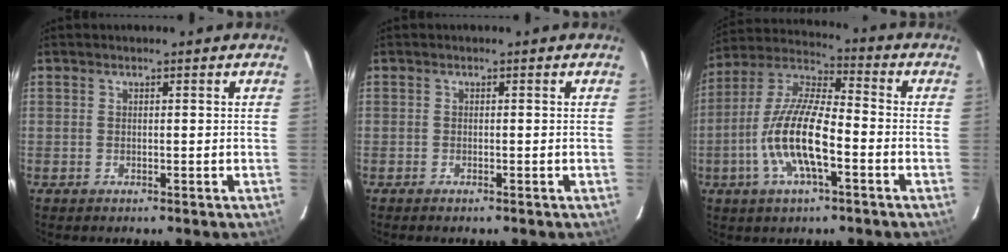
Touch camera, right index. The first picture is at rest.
{"total": 0.6, "force": [-0.5, 0.0, 0.2], "torque": [-0.005, -0.001, -0.010]}
{"total": 14.5, "force": [-4.7, 4.3, 13.0], "torque": [-0.265, -0.004, -0.093]}